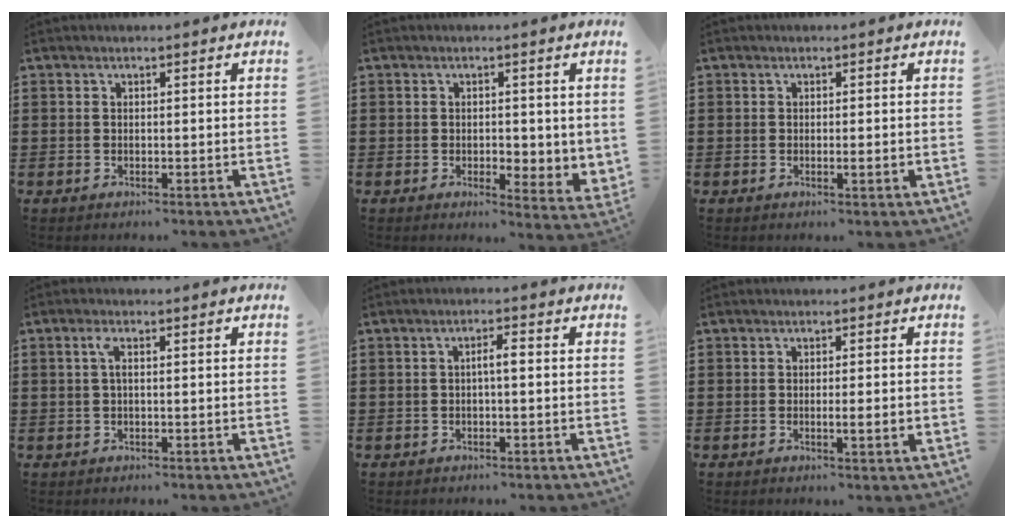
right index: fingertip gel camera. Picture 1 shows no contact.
{"total": 2.4, "force": [0.3, 1.6, 1.8], "torque": [-0.032, 0.001, 0.003]}
{"total": 1.6, "force": [-0.3, 0.0, 1.6], "torque": [-0.026, -0.007, -0.005]}
{"total": 2.0, "force": [0.2, 0.4, 1.9], "torque": [-0.039, 0.004, 0.002]}
{"total": 2.0, "force": [-0.2, 0.3, 2.0], "torque": [-0.037, 0.004, -0.006]}
{"total": 2.7, "force": [-0.5, 0.0, 2.6], "torque": [-0.043, -0.007, -0.009]}